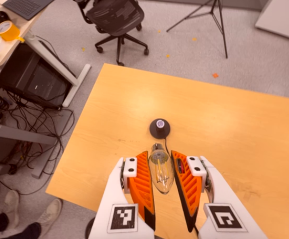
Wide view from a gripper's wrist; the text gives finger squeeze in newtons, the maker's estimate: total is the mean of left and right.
{"total": 10.3, "left": 10.0, "right": 10.6}